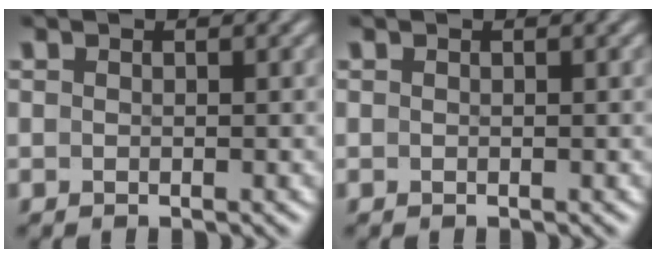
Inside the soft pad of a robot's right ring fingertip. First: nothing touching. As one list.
[{"total": 0.0}]